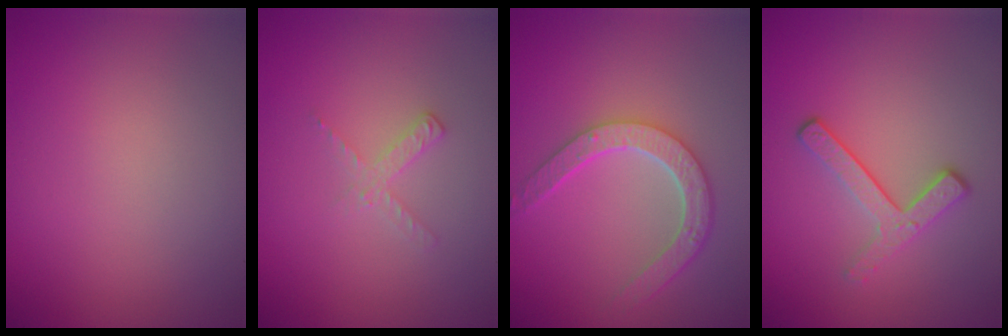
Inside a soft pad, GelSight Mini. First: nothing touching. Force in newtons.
{"total": 1.4, "press": 1.4, "slide": 0.1}
{"total": 4.4, "press": 3.5, "slide": 2.7}
{"total": 3.0, "press": 2.3, "slide": 2.0}